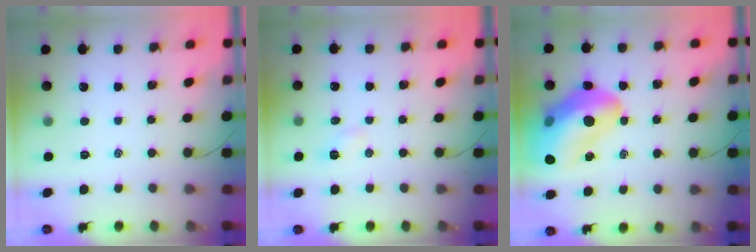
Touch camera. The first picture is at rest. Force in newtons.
{"total": 3.3, "press": 3.2, "slide": 1.1}
{"total": 22.6, "press": 22.0, "slide": 5.3}